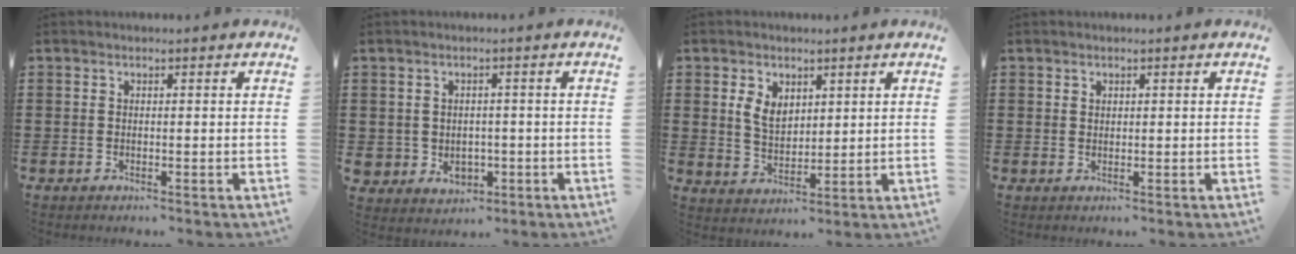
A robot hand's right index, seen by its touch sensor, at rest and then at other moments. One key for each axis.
{"total": 3.3, "fx": -0.2, "fy": 3.2, "fz": 0.9, "tx": -0.030, "ty": 0.008, "tz": -0.005}
{"total": 4.8, "fx": 2.0, "fy": 3.4, "fz": 2.7, "tx": -0.065, "ty": 0.011, "tz": 0.036}
{"total": 0.9, "fx": 0.7, "fy": 0.6, "fz": 0.2, "tx": -0.005, "ty": 0.000, "tz": 0.014}